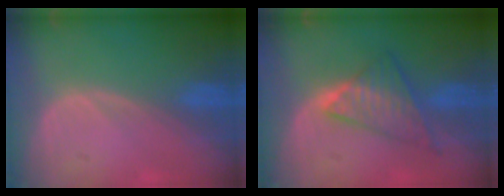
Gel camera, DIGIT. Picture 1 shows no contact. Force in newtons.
{"total": 6.6, "press": 6.3, "slide": 1.8}